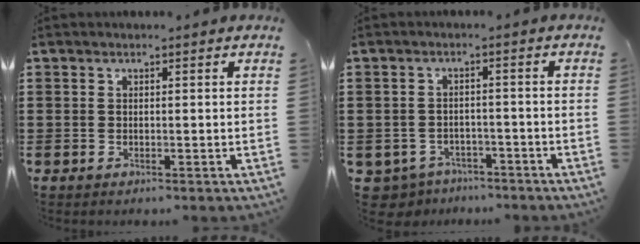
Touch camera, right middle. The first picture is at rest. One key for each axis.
{"total": 3.1, "fx": -3.0, "fy": 0.7, "fz": -0.2, "tx": -0.023, "ty": -0.007, "tz": -0.069}